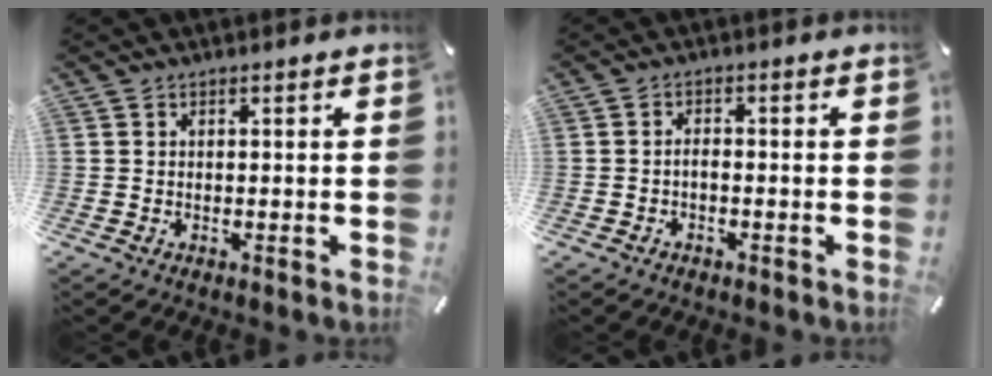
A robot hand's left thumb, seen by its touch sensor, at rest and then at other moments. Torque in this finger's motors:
{"motor_torque": [-0.11, -0.18, 0.17, 0.00, 0.01]}